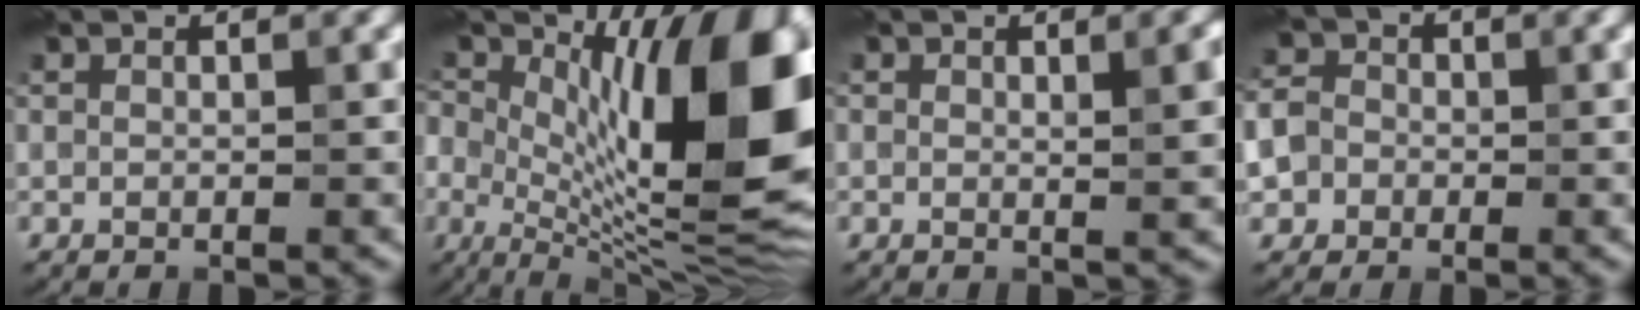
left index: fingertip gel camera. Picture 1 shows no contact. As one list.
[{"total": 17.0, "force": [2.3, 7.0, 15.4], "torque": [-0.209, 0.004, 0.035]}, {"total": 2.9, "force": [0.6, 0.9, 2.7], "torque": [-0.033, 0.005, 0.008]}, {"total": 6.1, "force": [-1.5, 5.5, 2.1], "torque": [-0.040, 0.016, -0.058]}]